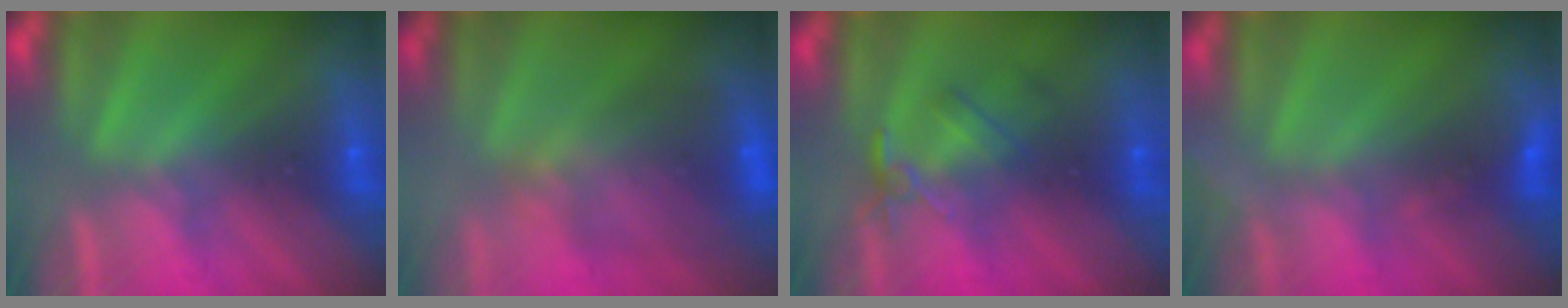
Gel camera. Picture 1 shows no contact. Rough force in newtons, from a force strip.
{"total": 8.4}
{"total": 2.4}
{"total": 2.9}